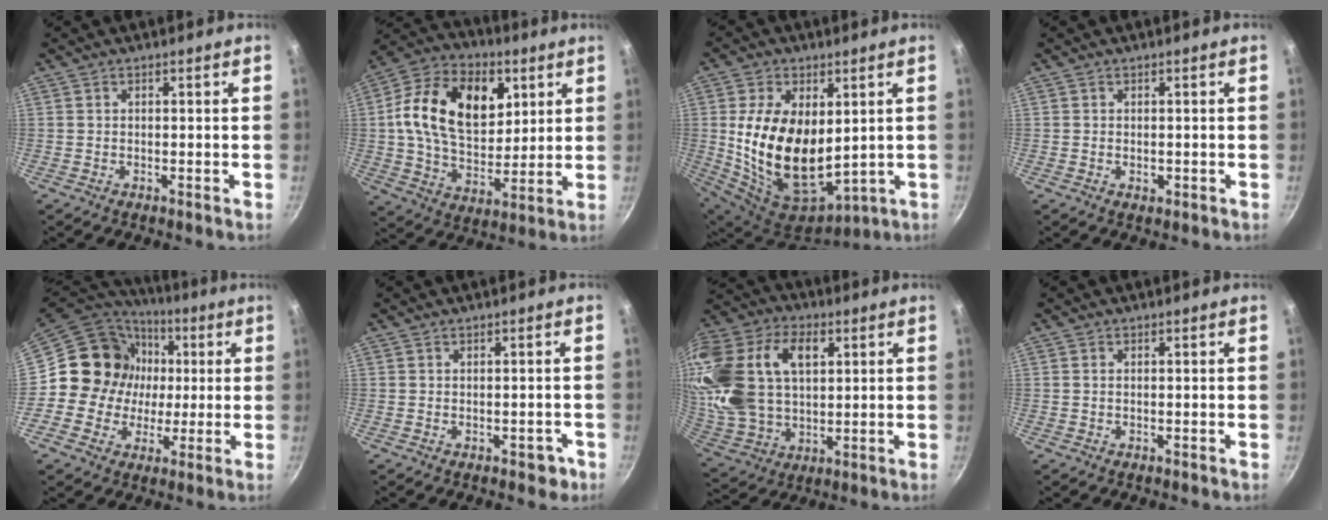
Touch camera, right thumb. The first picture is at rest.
{"total": 21.1, "force": [5.8, 13.9, 14.7], "torque": [-0.225, -0.008, 0.089]}
{"total": 19.7, "force": [1.9, 12.1, 15.4], "torque": [-0.271, -0.032, 0.058]}
{"total": 1.2, "force": [-0.2, 0.9, 0.8], "torque": [-0.011, -0.001, -0.003]}
{"total": 16.3, "force": [1.2, 15.1, 6.1], "torque": [-0.085, 0.020, 0.011]}
{"total": 2.3, "force": [-0.9, 1.5, 1.6], "torque": [0.002, 0.015, -0.003]}
{"total": 27.2, "force": [7.6, 17.7, 19.2], "torque": [-0.406, 0.011, 0.144]}
{"total": 0.0}